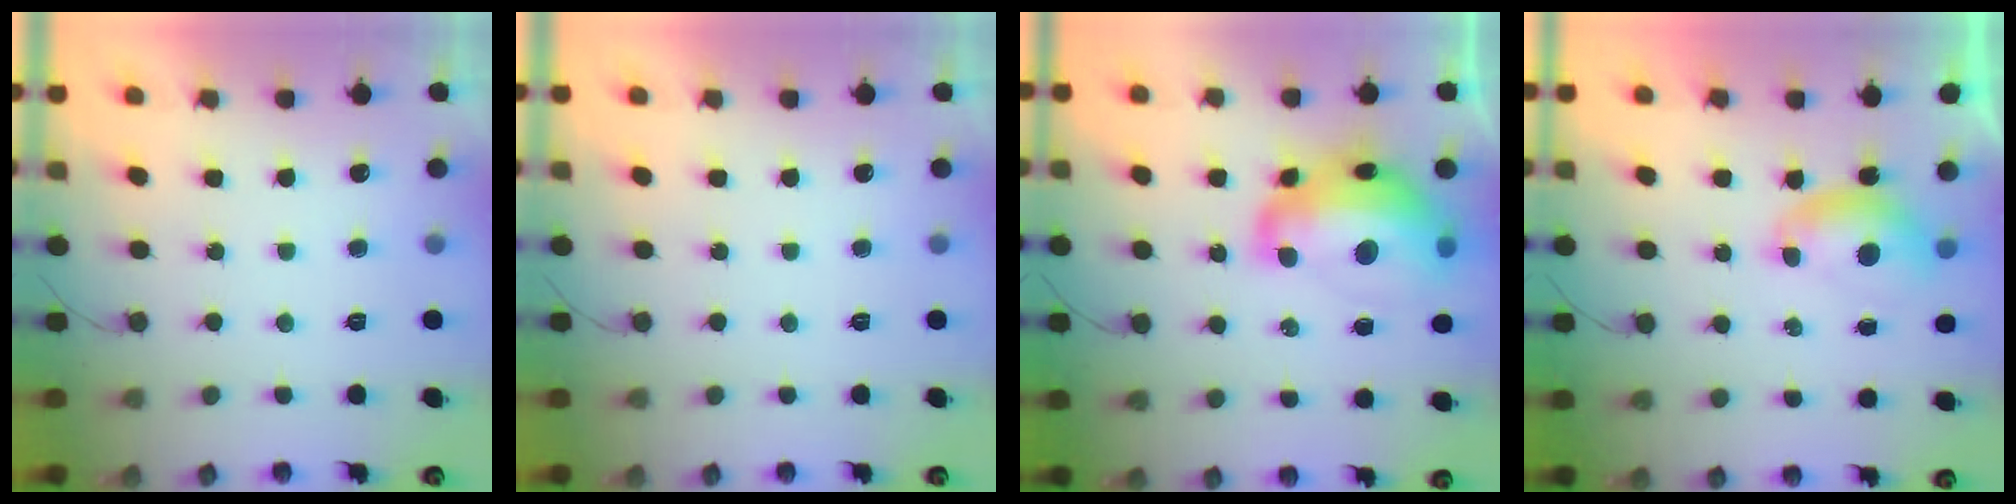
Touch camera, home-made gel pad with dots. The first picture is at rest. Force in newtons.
{"total": 0.0}
{"total": 18.9, "press": 18.8, "slide": 1.6}
{"total": 6.8, "press": 6.7, "slide": 0.8}